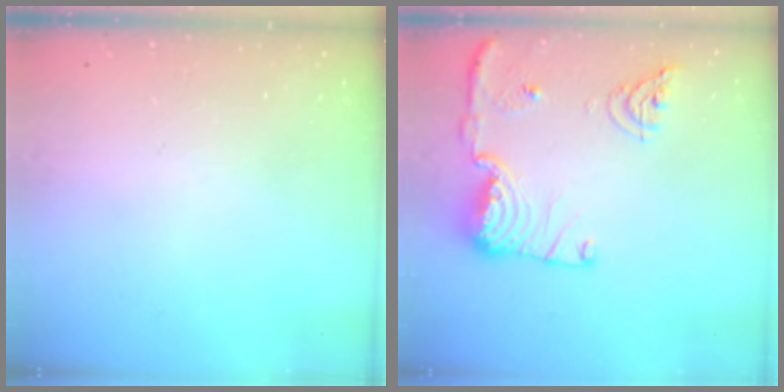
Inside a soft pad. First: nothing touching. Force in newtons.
{"total": 15.2, "press": 14.8, "slide": 3.3}